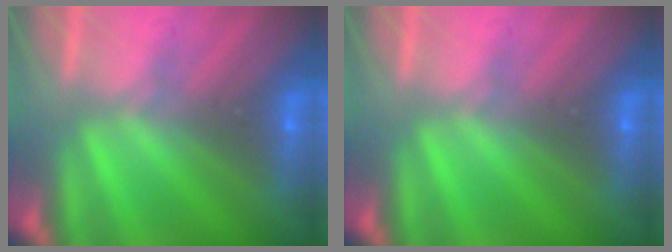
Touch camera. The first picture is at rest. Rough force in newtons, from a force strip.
{"total": 0.0}